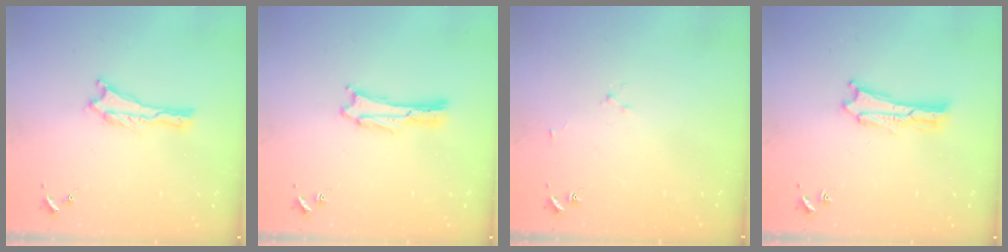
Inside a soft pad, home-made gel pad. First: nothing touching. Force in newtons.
{"total": 1.1, "press": 1.1, "slide": 0.0}
{"total": 1.9, "press": 1.9, "slide": 0.3}
{"total": 1.2, "press": 1.2, "slide": 0.2}